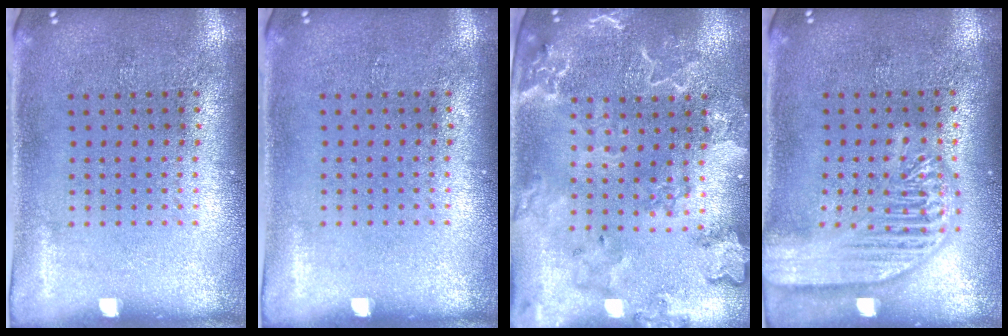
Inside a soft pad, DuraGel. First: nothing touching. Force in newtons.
{"total": 0.0}
{"total": 2.6, "press": 2.5, "slide": 0.9}
{"total": 3.6, "press": 3.5, "slide": 0.5}